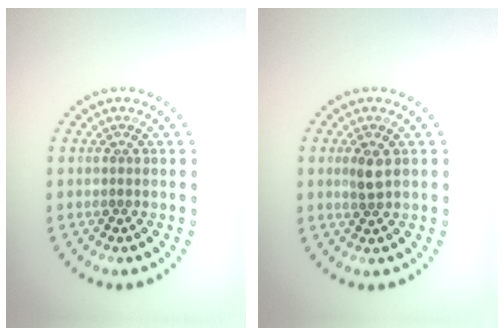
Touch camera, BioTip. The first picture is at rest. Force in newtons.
{"total": 1.5, "press": 1.4, "slide": 0.5}